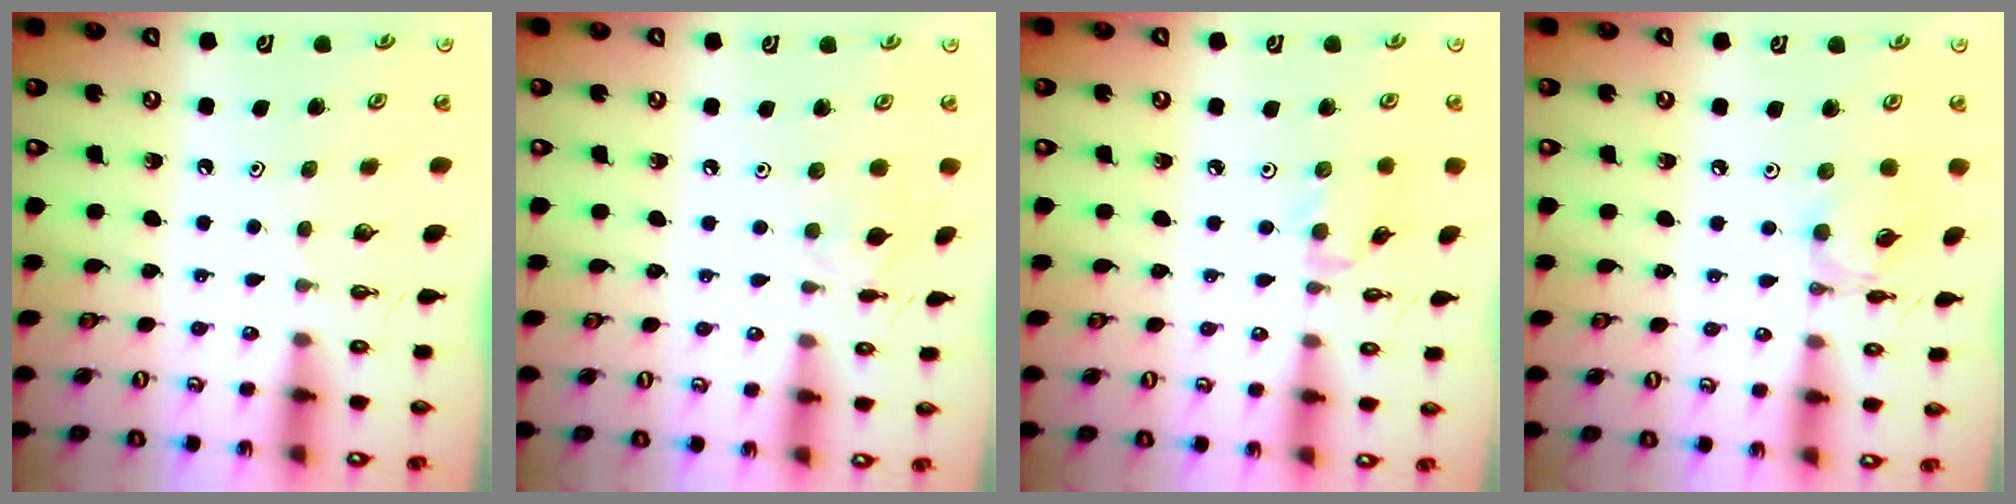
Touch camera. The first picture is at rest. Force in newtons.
{"total": 1.5, "press": 1.4, "slide": 0.5}
{"total": 2.4, "press": 2.4, "slide": 0.3}
{"total": 3.1, "press": 3.1, "slide": 0.1}